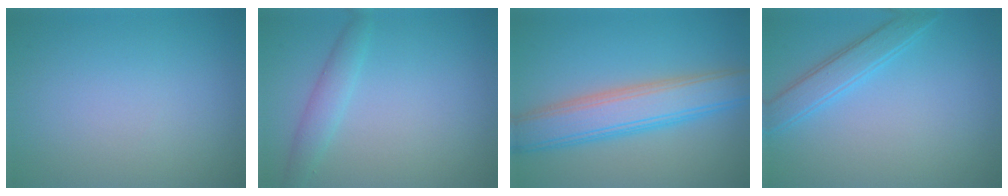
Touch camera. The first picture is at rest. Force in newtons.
{"total": 2.0, "press": 2.0, "slide": 0.3}
{"total": 6.5, "press": 6.5, "slide": 0.1}
{"total": 2.8, "press": 2.8, "slide": 0.1}